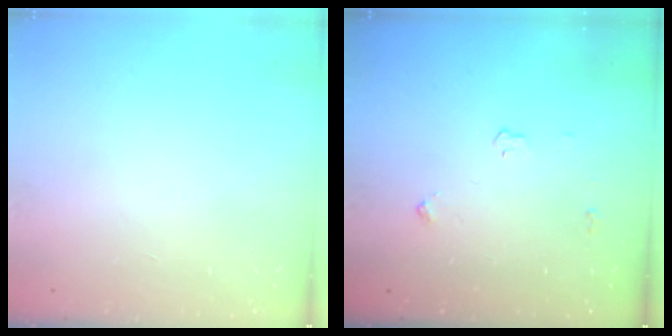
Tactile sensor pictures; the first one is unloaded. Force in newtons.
{"total": 3.0, "press": 2.9, "slide": 0.5}